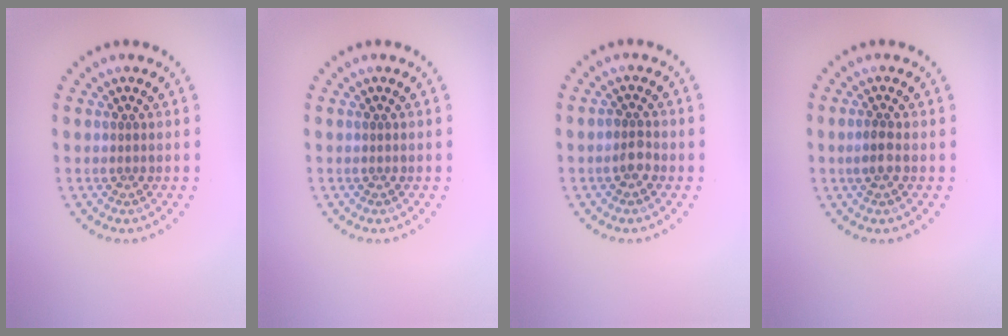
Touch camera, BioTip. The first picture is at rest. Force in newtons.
{"total": 0.0}
{"total": 1.4, "press": 1.3, "slide": 0.6}
{"total": 1.4, "press": 1.2, "slide": 0.6}